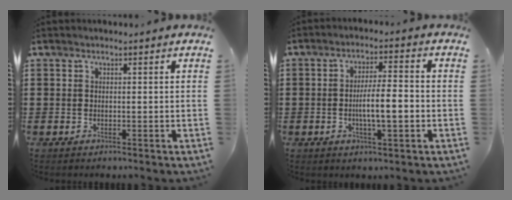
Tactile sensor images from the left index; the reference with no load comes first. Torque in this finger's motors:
{"motor_torque": [1.76, 0.38, 0.66, 0.11]}